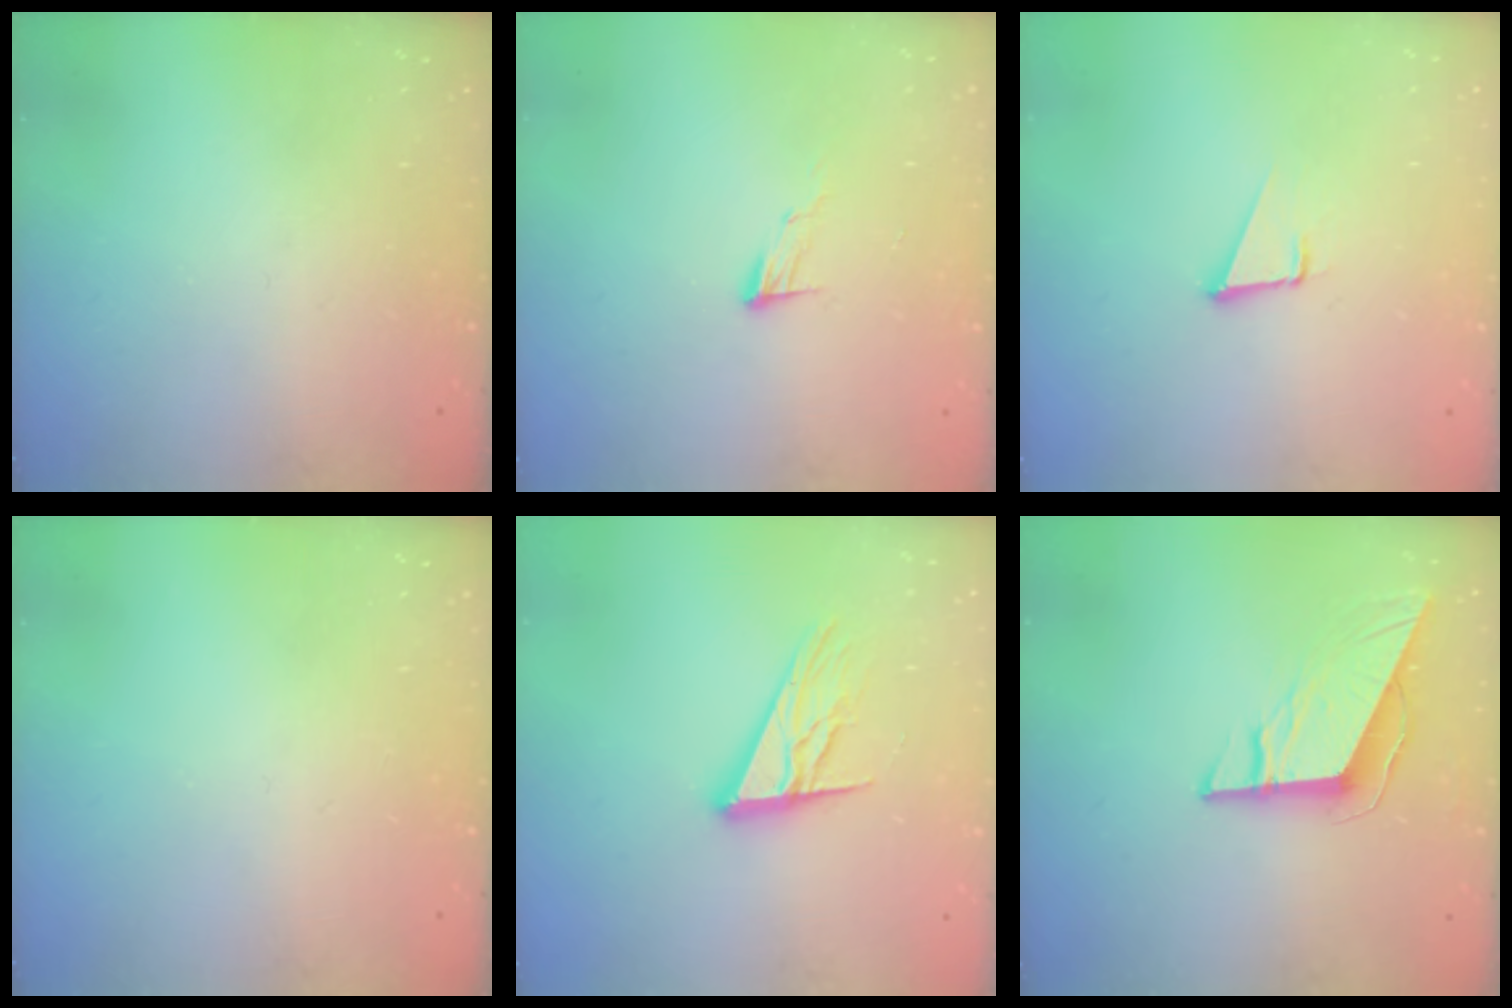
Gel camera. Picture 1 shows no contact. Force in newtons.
{"total": 6.2, "press": 6.2, "slide": 0.6}
{"total": 3.4, "press": 2.5, "slide": 2.2}
{"total": 0.0}
{"total": 13.3, "press": 13.1, "slide": 2.5}
{"total": 9.6, "press": 9.5, "slide": 1.0}